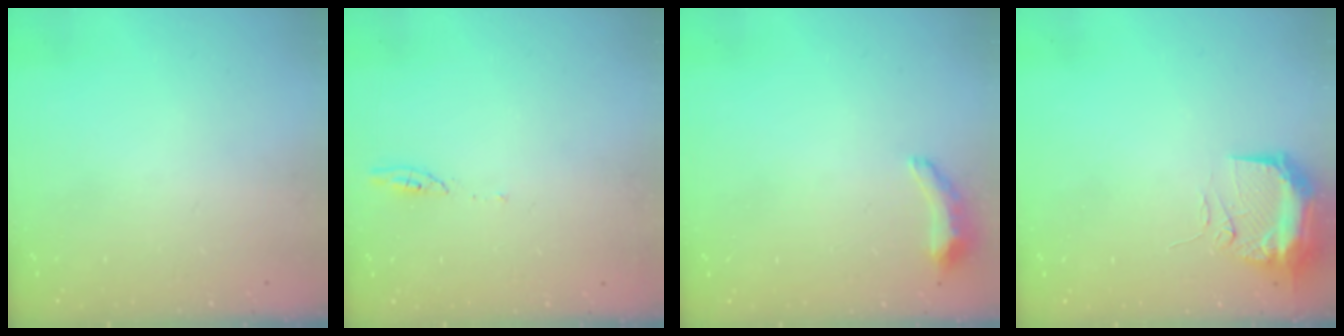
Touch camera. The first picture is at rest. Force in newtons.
{"total": 2.9, "press": 2.9, "slide": 0.4}
{"total": 6.8, "press": 6.2, "slide": 2.9}
{"total": 10.7, "press": 10.6, "slide": 1.7}